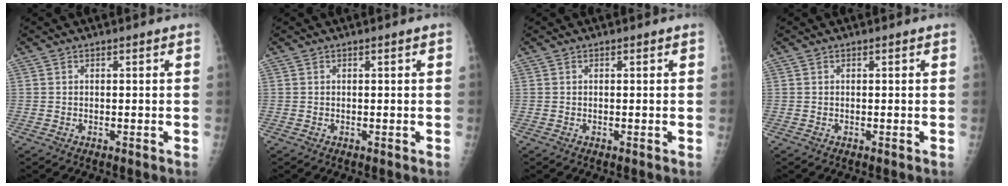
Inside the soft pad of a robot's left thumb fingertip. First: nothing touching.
{"total": 0.0}
{"total": 0.0}
{"total": 0.0}